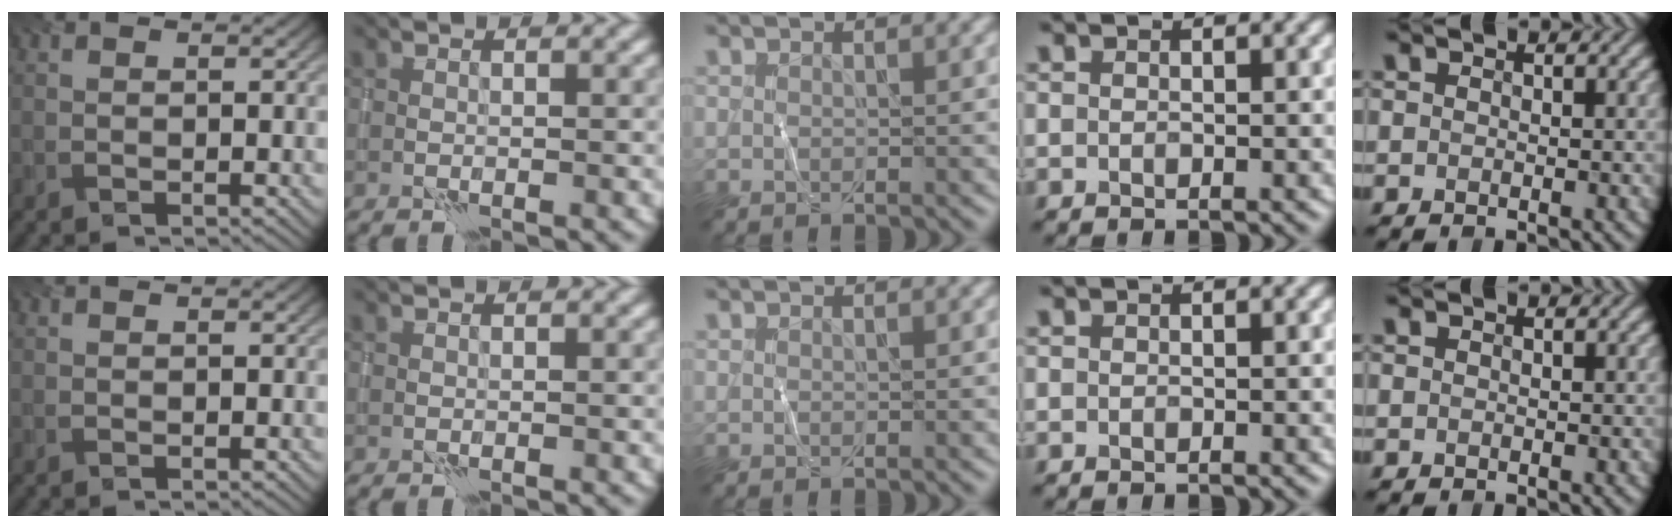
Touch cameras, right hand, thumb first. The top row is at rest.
{}